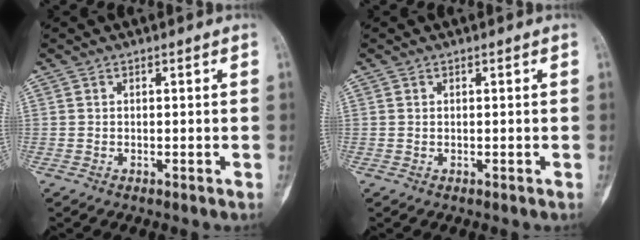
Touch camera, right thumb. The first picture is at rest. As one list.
[{"total": 0.0}]